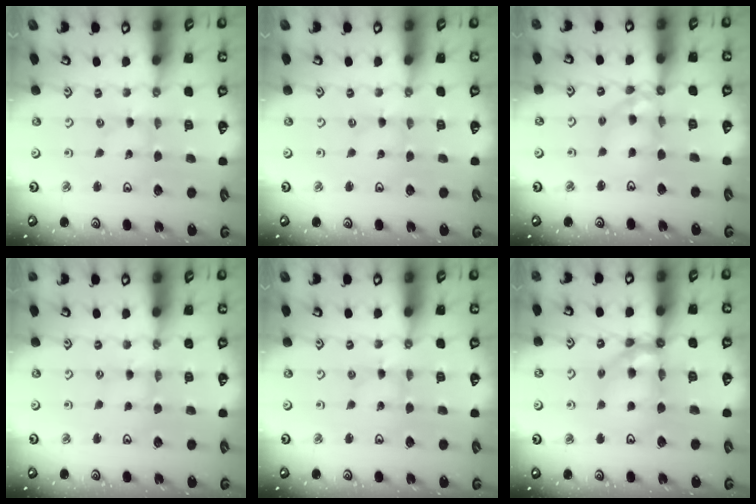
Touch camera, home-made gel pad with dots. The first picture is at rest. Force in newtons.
{"total": 0.0}
{"total": 11.3, "press": 11.2, "slide": 1.2}
{"total": 2.1, "press": 2.1, "slide": 0.4}
{"total": 0.8, "press": 0.8, "slide": 0.1}
{"total": 11.8, "press": 11.7, "slide": 1.2}